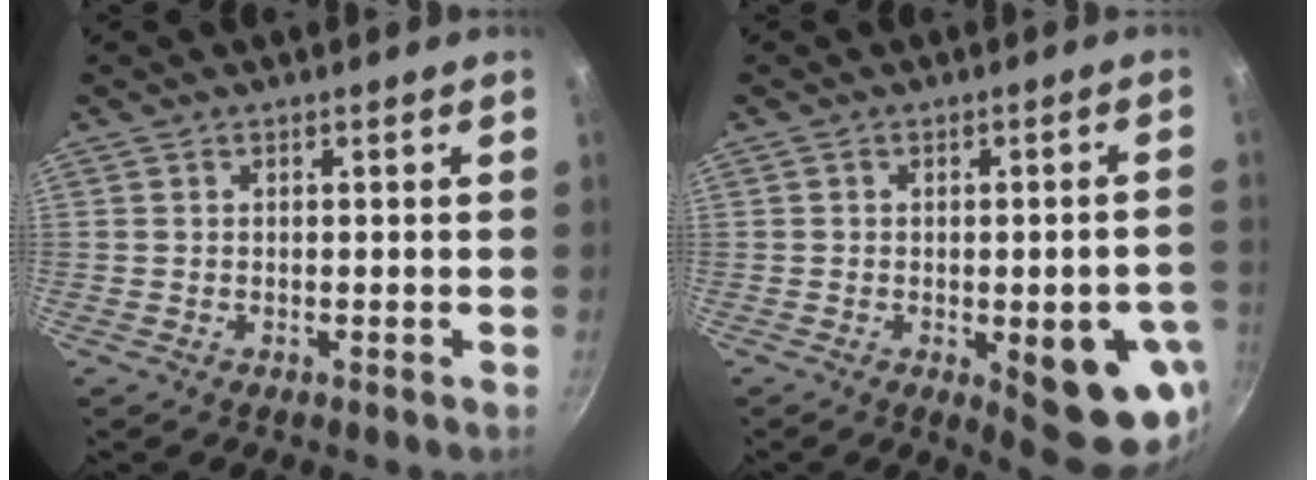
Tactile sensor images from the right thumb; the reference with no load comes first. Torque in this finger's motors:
{"motor_torque": [1.95, 1.71, 1.30, -0.24, 0.25]}